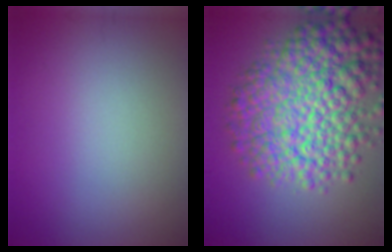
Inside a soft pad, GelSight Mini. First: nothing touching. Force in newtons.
{"total": 10.3, "press": 10.2, "slide": 0.3}